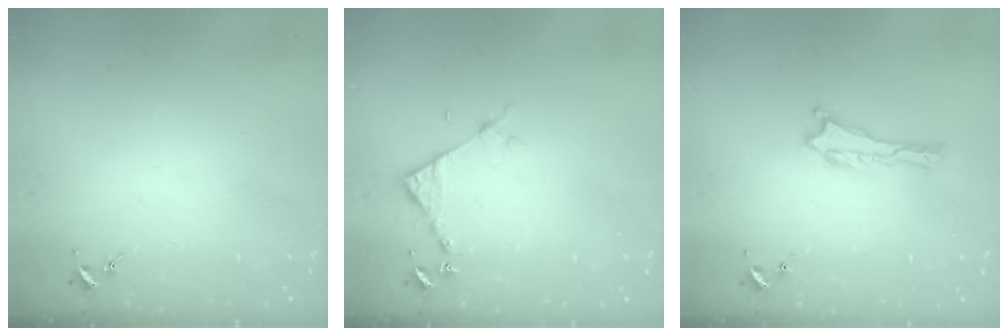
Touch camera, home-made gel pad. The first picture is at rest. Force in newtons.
{"total": 4.1, "press": 4.1, "slide": 0.3}
{"total": 0.0}